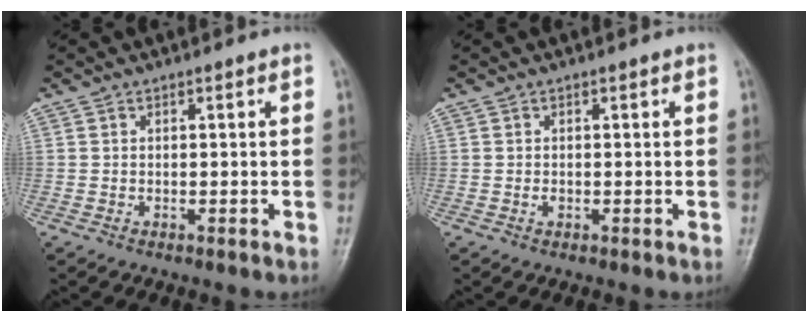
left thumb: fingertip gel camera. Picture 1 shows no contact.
{"total": 0.8, "force": [-0.1, 0.6, 0.5], "torque": [-0.004, 0.001, -0.003]}